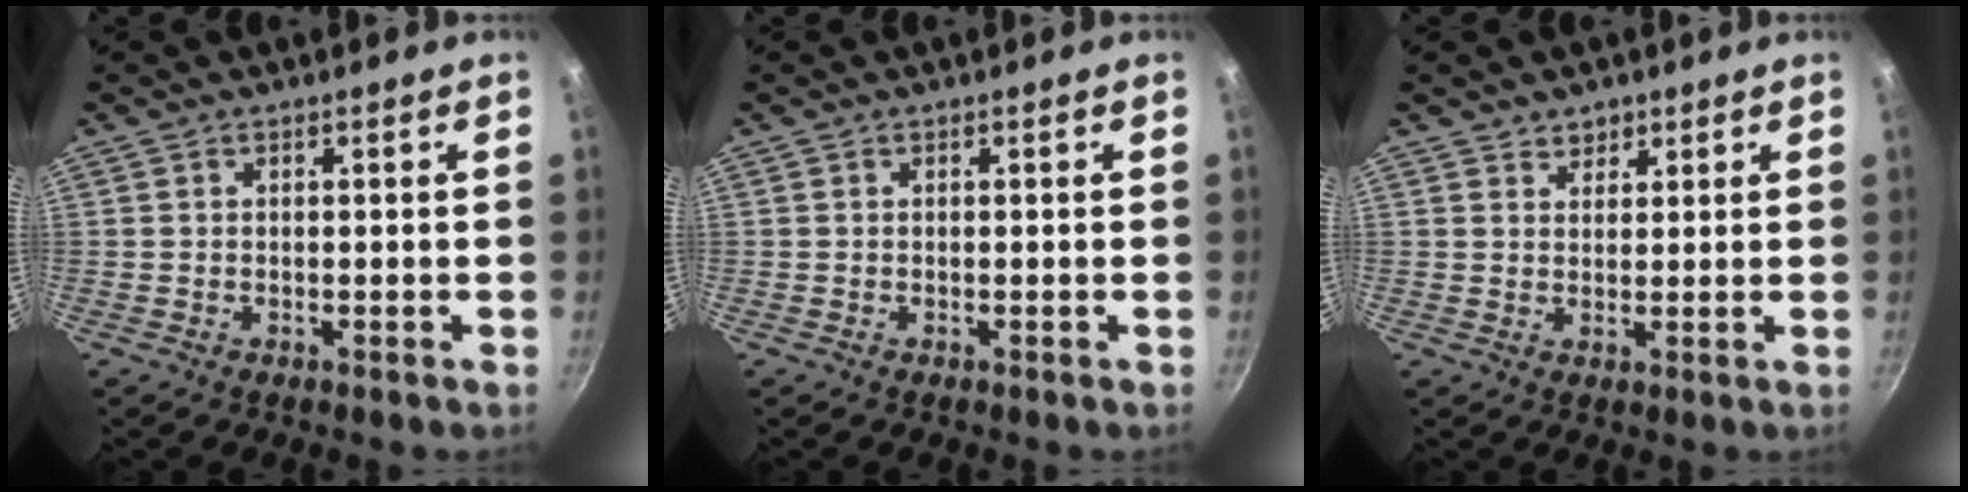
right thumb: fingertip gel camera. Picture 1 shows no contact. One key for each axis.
{"total": 0.0}
{"total": 2.7, "fx": 2.0, "fy": 1.9, "fz": 0.4, "tx": 0.012, "ty": -0.009, "tz": 0.030}